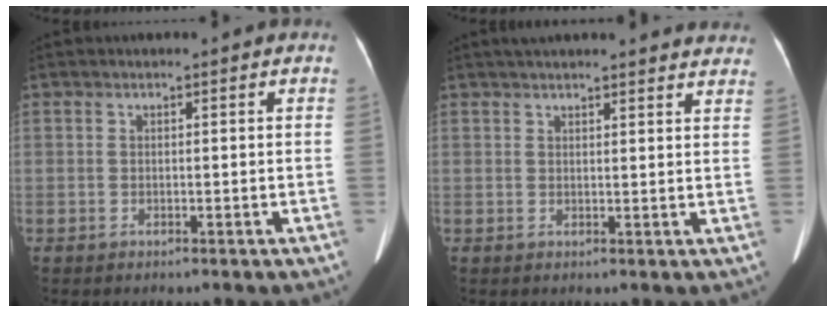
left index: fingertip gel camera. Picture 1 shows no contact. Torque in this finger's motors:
{"motor_torque": [0.64, -1.49, 0.22, 0.05]}